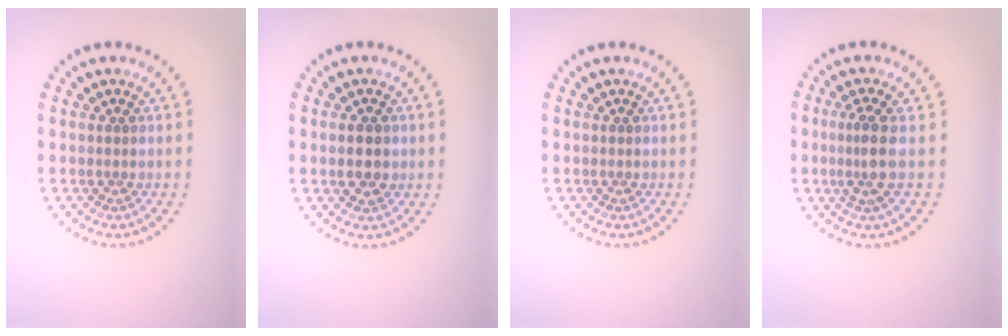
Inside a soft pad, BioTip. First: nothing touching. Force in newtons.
{"total": 2.2, "press": 2.2, "slide": 0.2}
{"total": 0.0}
{"total": 2.6, "press": 1.9, "slide": 1.7}